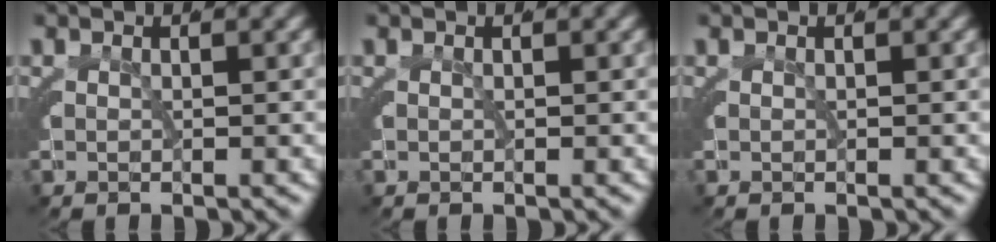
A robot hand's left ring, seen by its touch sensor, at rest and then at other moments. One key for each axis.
{"total": 0.0}
{"total": 0.0}